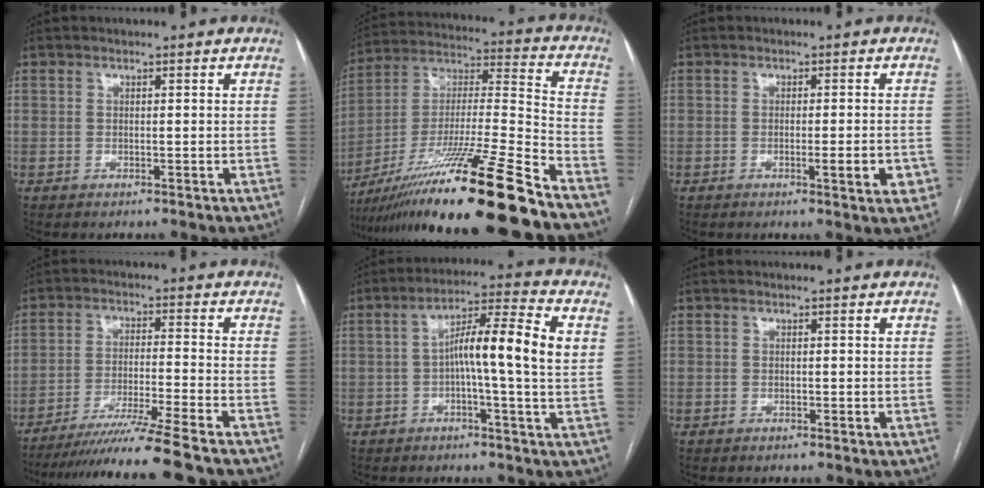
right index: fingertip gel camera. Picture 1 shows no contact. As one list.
[{"total": 24.0, "force": [-17.9, -1.6, 15.9], "torque": [-0.284, -0.027, -0.318]}, {"total": 4.3, "force": [-1.4, 0.5, 4.0], "torque": [-0.053, -0.005, -0.018]}, {"total": 13.7, "force": [-11.7, -2.4, 6.7], "torque": [-0.093, -0.035, -0.189]}, {"total": 11.8, "force": [1.2, 0.4, 11.8], "torque": [-0.191, 0.026, 0.010]}, {"total": 0.0}]